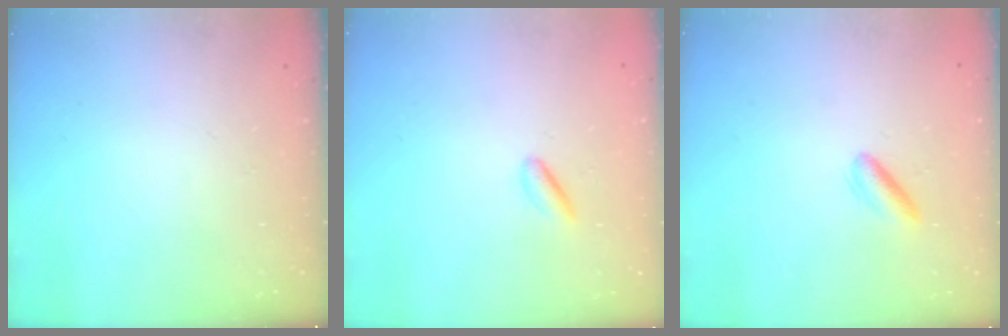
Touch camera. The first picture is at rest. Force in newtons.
{"total": 2.1, "press": 2.0, "slide": 0.7}
{"total": 2.7, "press": 2.6, "slide": 0.8}